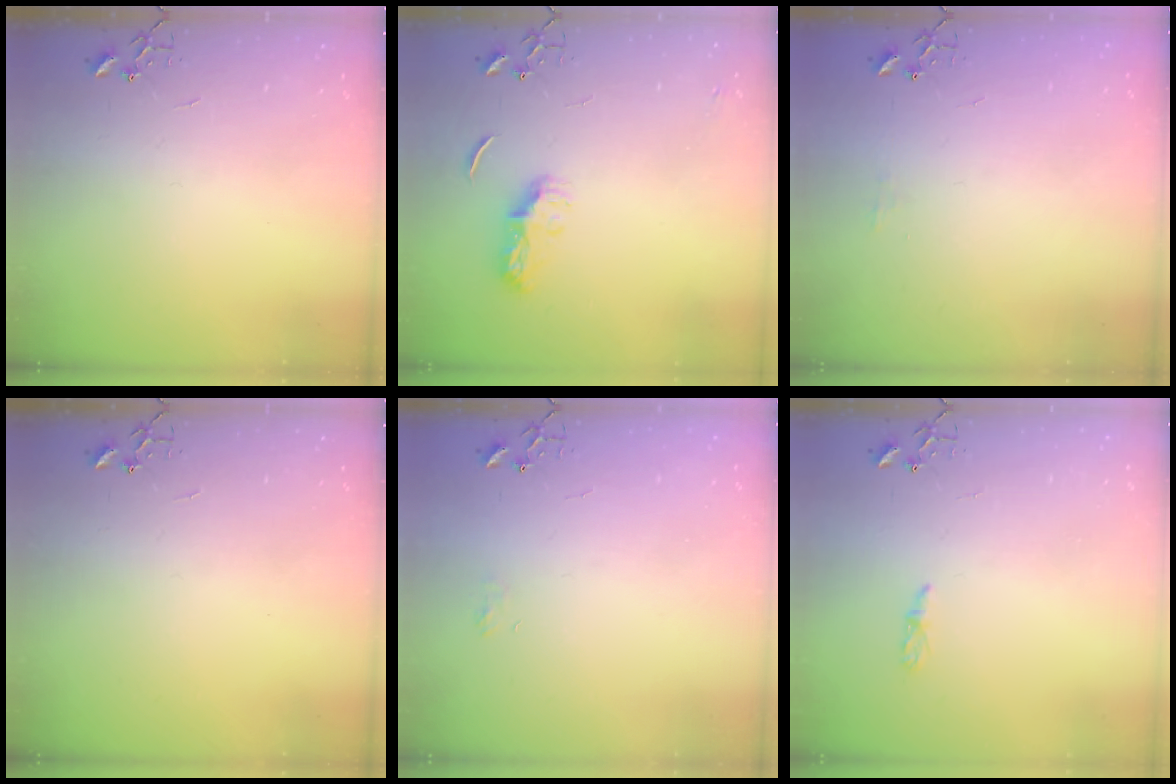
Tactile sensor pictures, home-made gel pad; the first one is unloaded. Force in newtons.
{"total": 8.1, "press": 8.1, "slide": 0.6}
{"total": 4.5, "press": 4.4, "slide": 0.7}
{"total": 0.0}
{"total": 5.1, "press": 5.1, "slide": 0.6}
{"total": 3.2, "press": 3.2, "slide": 0.4}